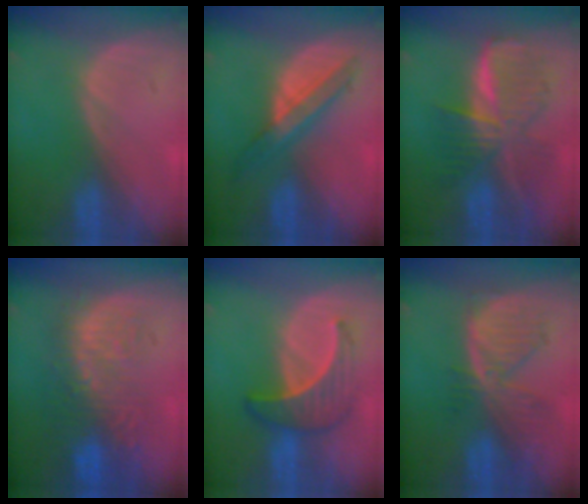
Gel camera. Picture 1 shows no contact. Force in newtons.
{"total": 5.9, "press": 5.8, "slide": 0.5}
{"total": 9.3, "press": 9.3, "slide": 0.7}
{"total": 10.7, "press": 9.4, "slide": 5.3}
{"total": 6.6, "press": 6.2, "slide": 2.3}
{"total": 7.6, "press": 6.8, "slide": 3.5}